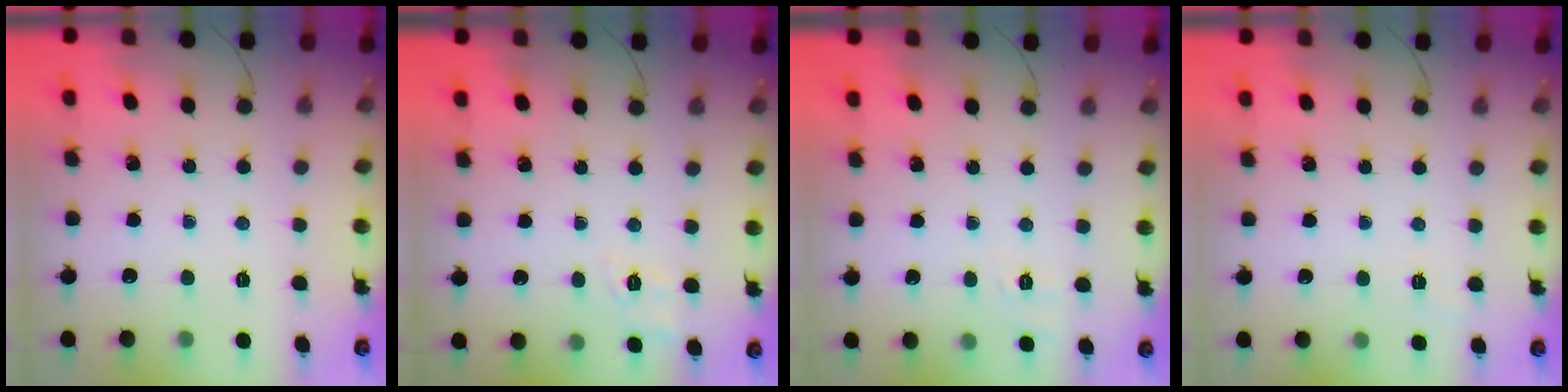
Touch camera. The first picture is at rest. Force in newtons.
{"total": 4.8, "press": 4.3, "slide": 2.2}
{"total": 1.9, "press": 0.5, "slide": 1.8}
{"total": 5.8, "press": 5.6, "slide": 1.4}